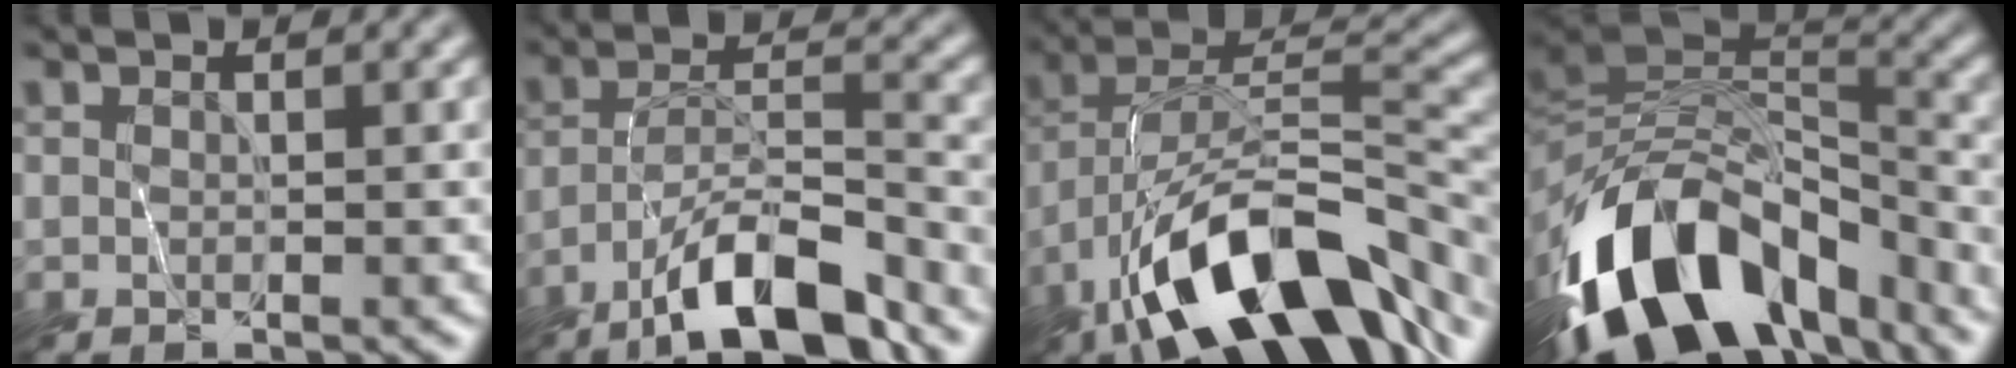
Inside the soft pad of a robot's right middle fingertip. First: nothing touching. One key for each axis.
{"total": 8.7, "fx": -6.9, "fy": 1.5, "fz": 5.2, "tx": -0.081, "ty": 0.006, "tz": -0.127}
{"total": 13.2, "fx": -8.3, "fy": 4.7, "fz": 9.2, "tx": -0.154, "ty": 0.007, "tz": -0.152}
{"total": 14.7, "fx": -9.0, "fy": 7.8, "fz": 8.5, "tx": -0.180, "ty": 0.014, "tz": -0.145}